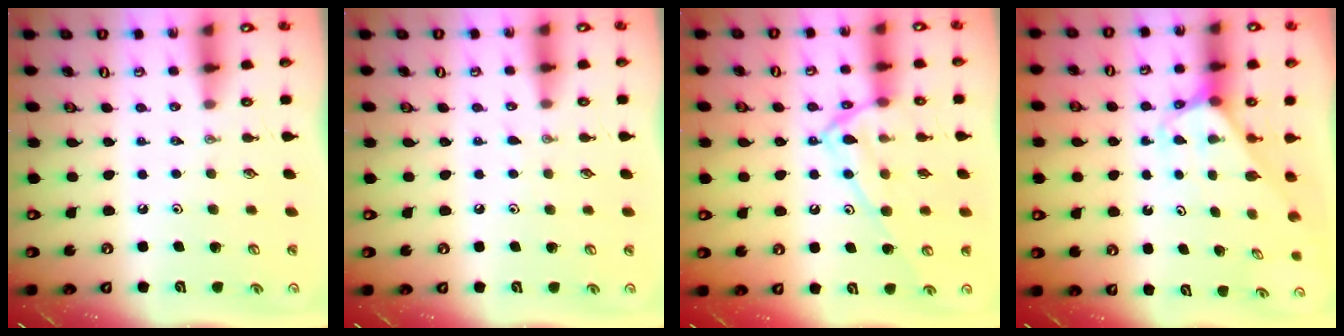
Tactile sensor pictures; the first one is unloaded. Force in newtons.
{"total": 2.7, "press": 2.7, "slide": 0.4}
{"total": 15.8, "press": 15.8, "slide": 1.1}
{"total": 2.8, "press": 2.8, "slide": 0.1}